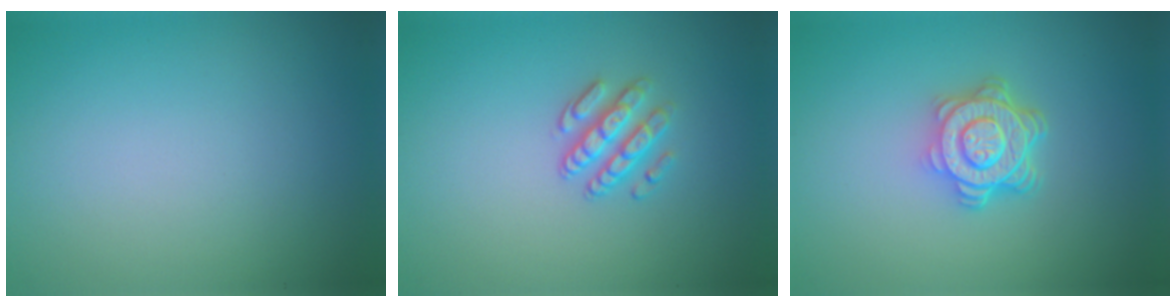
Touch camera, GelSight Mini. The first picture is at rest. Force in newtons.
{"total": 2.7, "press": 2.4, "slide": 1.2}
{"total": 4.7, "press": 3.6, "slide": 2.9}